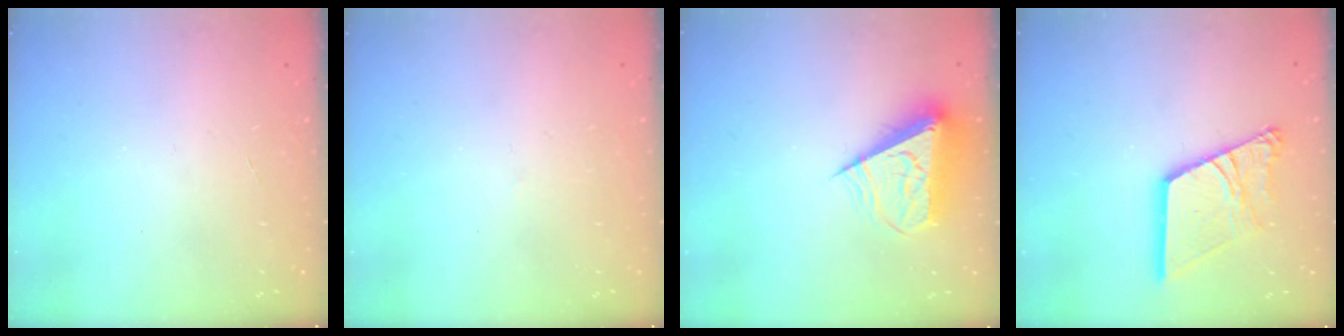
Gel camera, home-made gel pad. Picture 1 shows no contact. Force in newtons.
{"total": 3.2, "press": 3.2, "slide": 0.3}
{"total": 10.3, "press": 10.3, "slide": 0.8}
{"total": 15.3, "press": 15.2, "slide": 1.6}